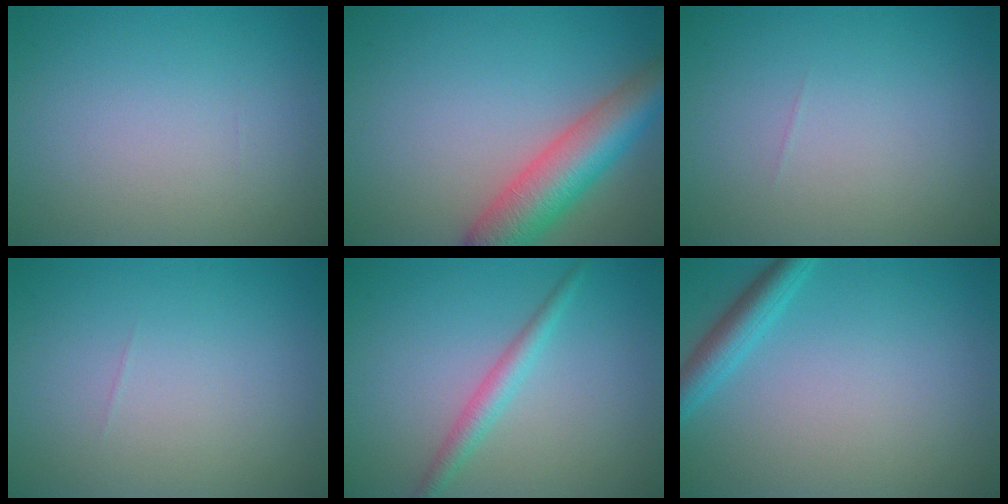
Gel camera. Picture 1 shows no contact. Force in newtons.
{"total": 7.2, "press": 7.2, "slide": 0.4}
{"total": 0.0}
{"total": 0.0}
{"total": 2.2, "press": 2.2, "slide": 0.0}
{"total": 2.8, "press": 2.8, "slide": 0.1}